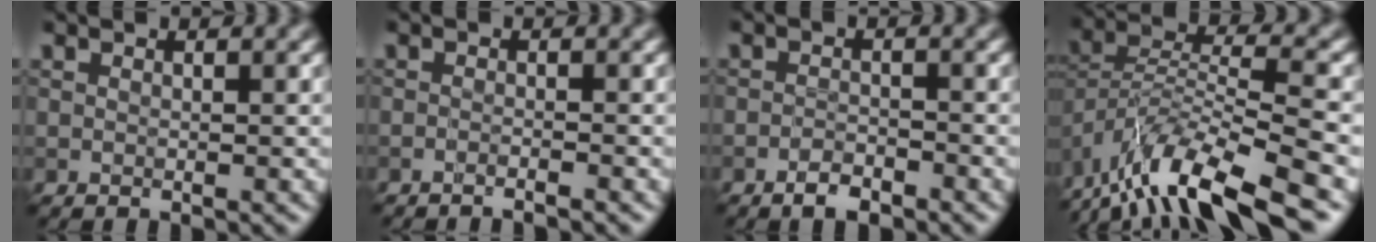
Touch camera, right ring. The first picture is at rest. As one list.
[{"total": 1.2, "force": [-1.1, 0.1, 0.6], "torque": [-0.005, -0.002, -0.027]}, {"total": 2.1, "force": [-1.7, 0.6, 1.1], "torque": [-0.017, 0.002, -0.033]}, {"total": 11.7, "force": [-9.1, 2.5, 6.9], "torque": [-0.125, 0.006, -0.170]}]